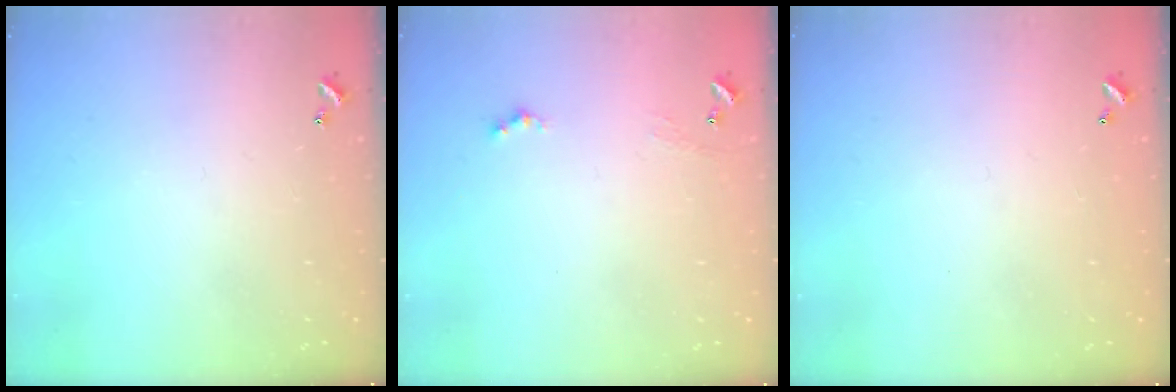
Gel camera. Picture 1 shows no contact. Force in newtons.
{"total": 1.0, "press": 0.9, "slide": 0.2}
{"total": 2.9, "press": 2.9, "slide": 0.1}